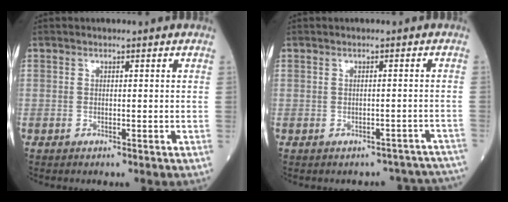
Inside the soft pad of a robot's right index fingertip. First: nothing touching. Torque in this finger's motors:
{"motor_torque": [0.05, 0.06, -0.04, -0.03]}